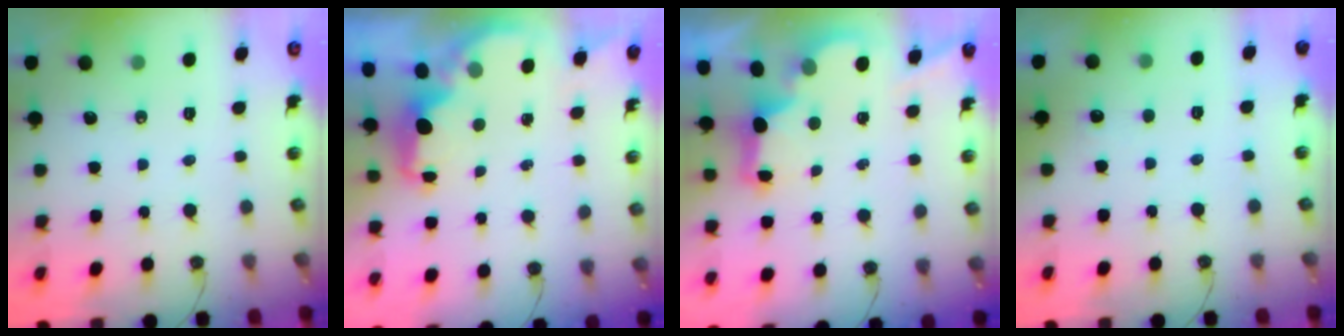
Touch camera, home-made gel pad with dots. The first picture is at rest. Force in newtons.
{"total": 2.2, "press": 2.1, "slide": 0.7}
{"total": 2.9, "press": 2.7, "slide": 0.9}
{"total": 2.1, "press": 1.9, "slide": 0.9}